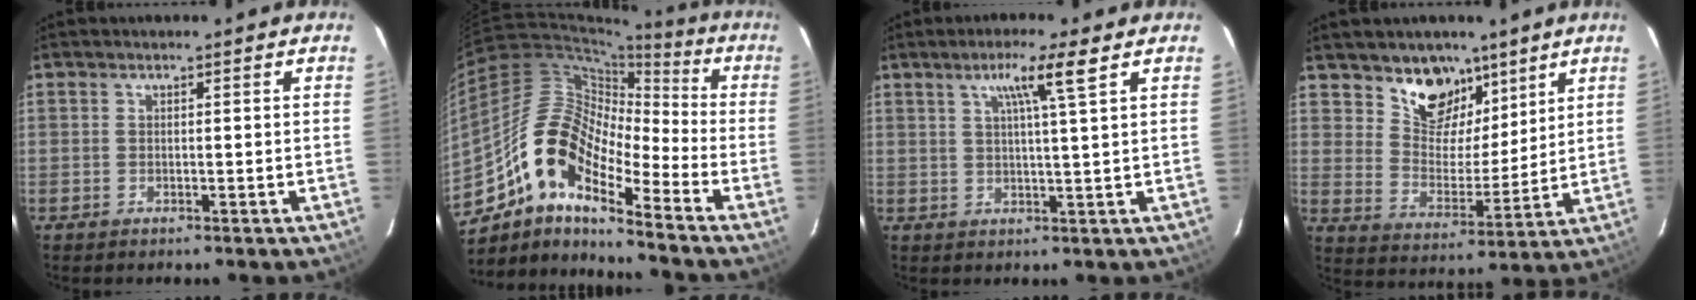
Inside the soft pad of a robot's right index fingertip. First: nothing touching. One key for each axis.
{"total": 14.8, "fx": -9.2, "fy": 5.2, "fz": 10.3, "tx": -0.172, "ty": 0.008, "tz": -0.192}
{"total": 5.8, "fx": 3.0, "fy": -0.8, "fz": 4.9, "tx": -0.083, "ty": 0.005, "tz": 0.051}
{"total": 11.4, "fx": 7.9, "fy": 7.2, "fz": 4.0, "tx": -0.068, "ty": -0.010, "tz": 0.141}